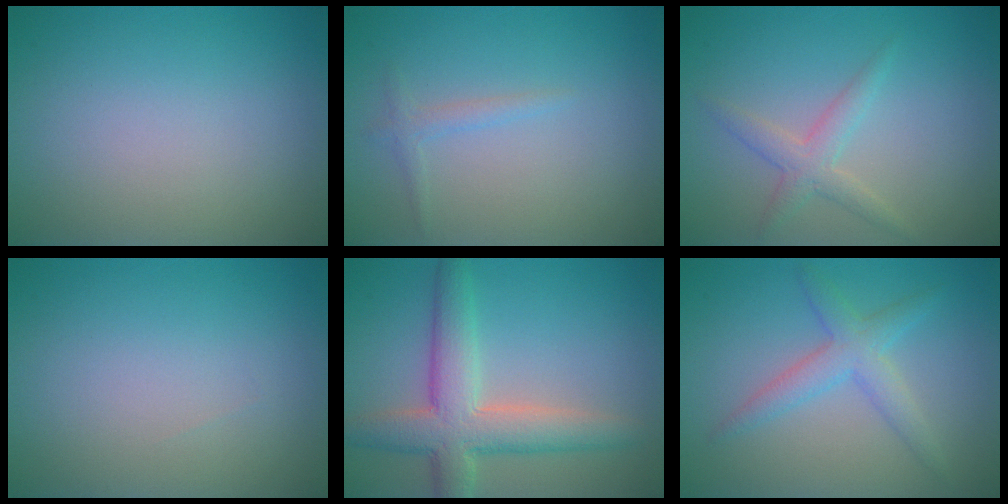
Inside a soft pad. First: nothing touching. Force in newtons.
{"total": 1.1, "press": 1.1, "slide": 0.1}
{"total": 2.2, "press": 2.2, "slide": 0.1}
{"total": 0.0}
{"total": 6.1, "press": 6.1, "slide": 0.4}
{"total": 2.9, "press": 2.9, "slide": 0.1}